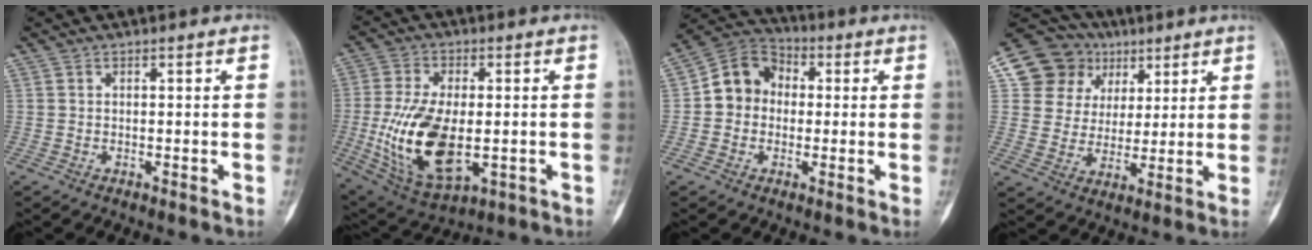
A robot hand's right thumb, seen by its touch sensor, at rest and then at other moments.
{"total": 17.6, "force": [-2.3, 9.5, 14.7], "torque": [-0.276, -0.005, -0.023]}
{"total": 9.8, "force": [0.0, 8.6, 4.8], "torque": [-0.056, 0.029, -0.017]}
{"total": 14.6, "force": [6.0, 12.9, 3.1], "torque": [-0.017, 0.015, 0.113]}